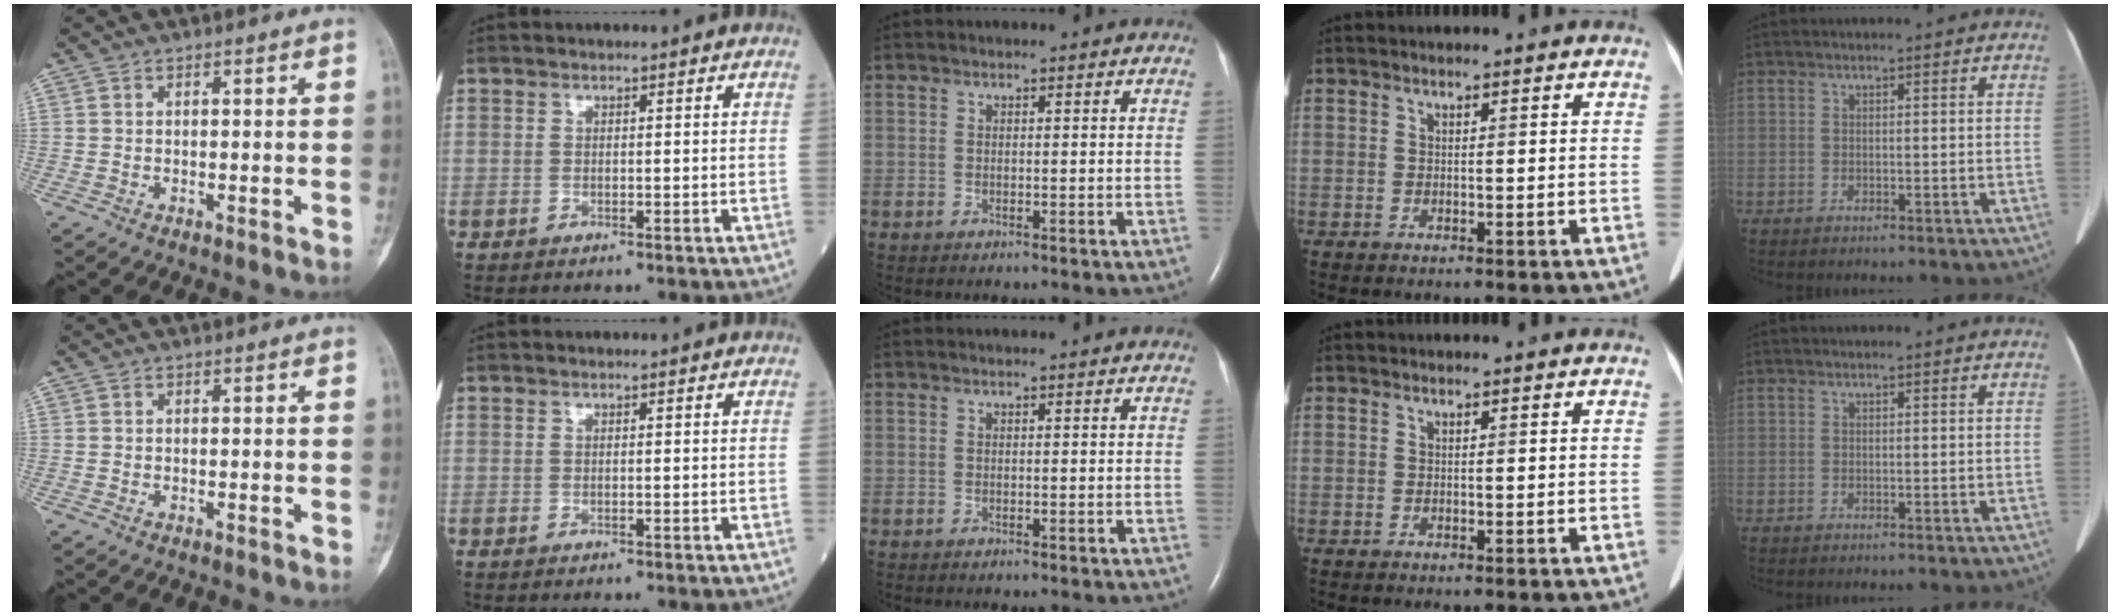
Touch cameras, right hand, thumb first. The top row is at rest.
{}